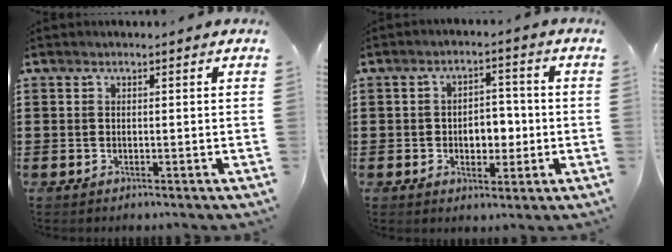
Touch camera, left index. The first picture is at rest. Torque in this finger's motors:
{"motor_torque": [0.26, 0.06, 0.21, 0.07]}